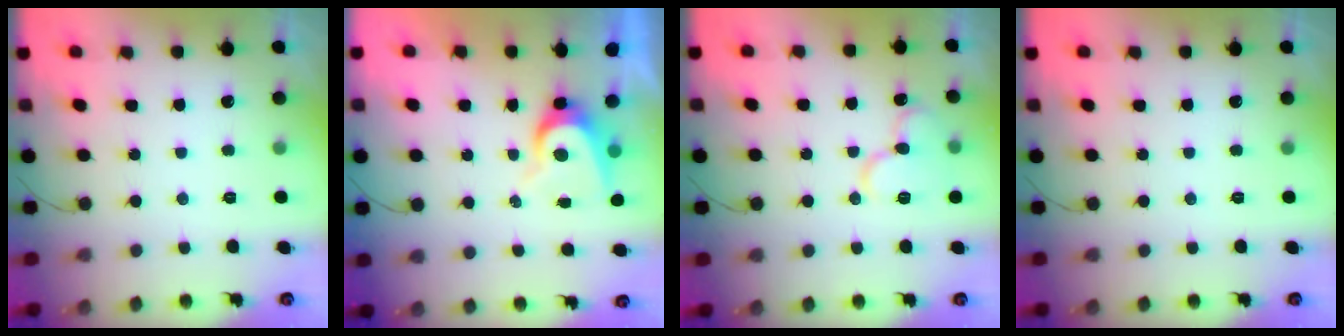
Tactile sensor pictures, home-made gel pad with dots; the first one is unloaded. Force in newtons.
{"total": 6.8, "press": 6.8, "slide": 0.6}
{"total": 12.4, "press": 12.3, "slide": 1.5}
{"total": 0.0}